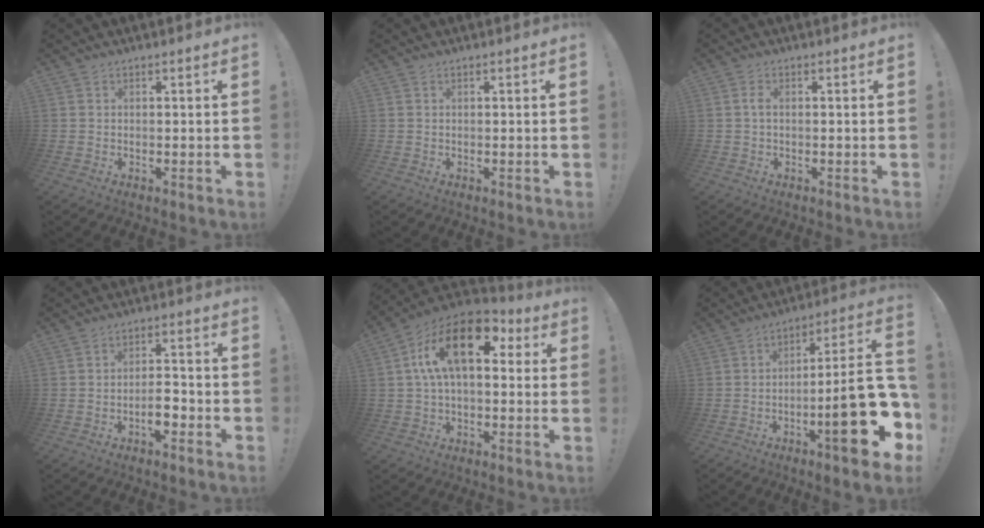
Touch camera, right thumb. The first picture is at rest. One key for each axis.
{"total": 0.0}
{"total": 1.8, "fx": -0.1, "fy": 0.6, "fz": 1.7, "tx": -0.039, "ty": 0.008, "tz": -0.001}
{"total": 5.8, "fx": -2.9, "fy": 2.2, "fz": 4.6, "tx": -0.071, "ty": 0.011, "tz": -0.047}
{"total": 18.0, "fx": 5.7, "fy": 8.6, "fz": 14.8, "tx": -0.261, "ty": -0.014, "tz": 0.092}
{"total": 22.6, "fx": -7.1, "fy": 5.4, "fz": 20.8, "tx": -0.289, "ty": 0.037, "tz": -0.105}